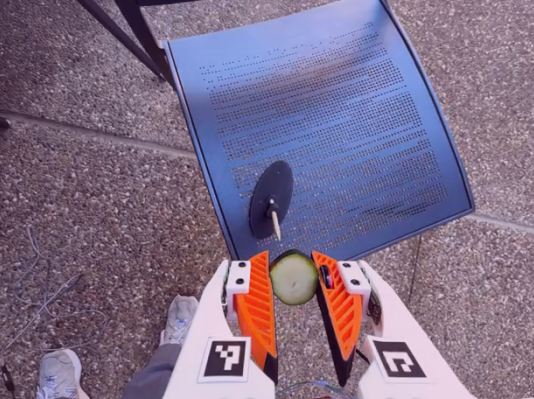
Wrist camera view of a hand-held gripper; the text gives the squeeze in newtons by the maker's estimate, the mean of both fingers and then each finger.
{"total": 9.0, "left": 8.2, "right": 9.7}